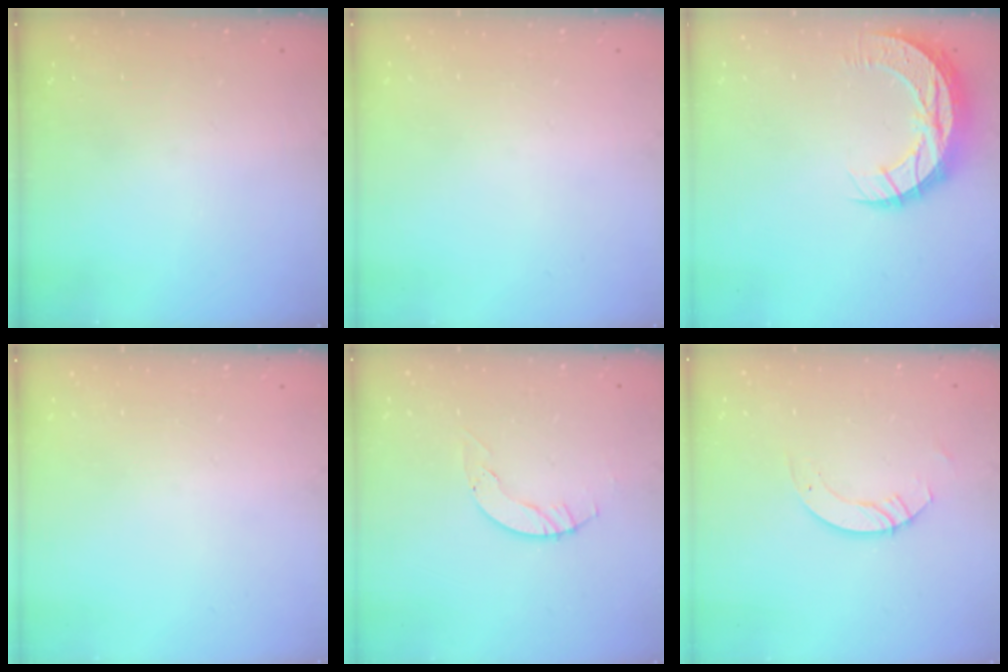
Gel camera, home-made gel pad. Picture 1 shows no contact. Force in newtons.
{"total": 0.0}
{"total": 11.0, "press": 11.0, "slide": 0.8}
{"total": 0.0}
{"total": 4.0, "press": 4.0, "slide": 0.4}
{"total": 3.7, "press": 3.7, "slide": 0.3}